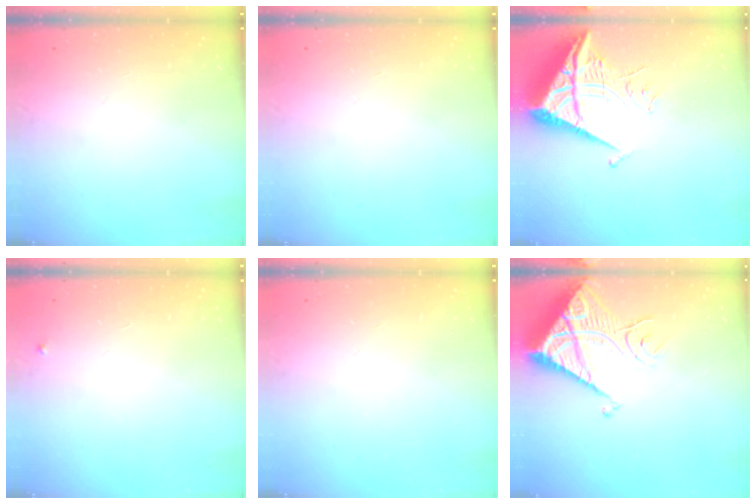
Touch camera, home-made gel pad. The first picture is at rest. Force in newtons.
{"total": 0.0}
{"total": 8.5, "press": 8.5, "slide": 0.8}
{"total": 2.7, "press": 2.7, "slide": 0.2}
{"total": 0.0}
{"total": 13.1, "press": 13.0, "slide": 1.5}